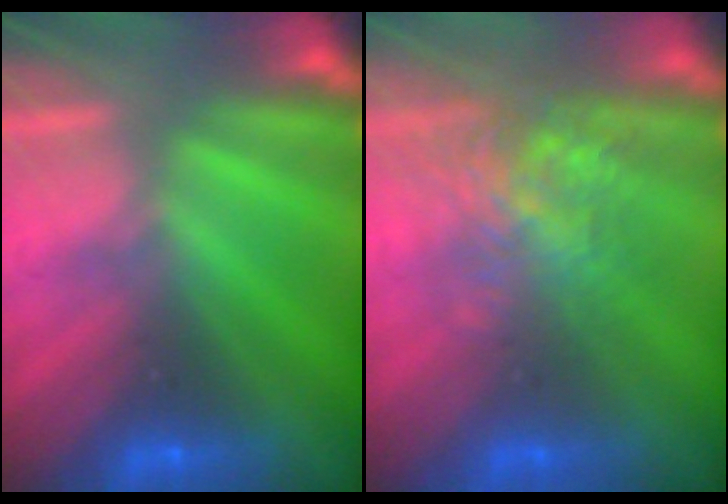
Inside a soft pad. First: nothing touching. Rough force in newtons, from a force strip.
{"total": 3.6}